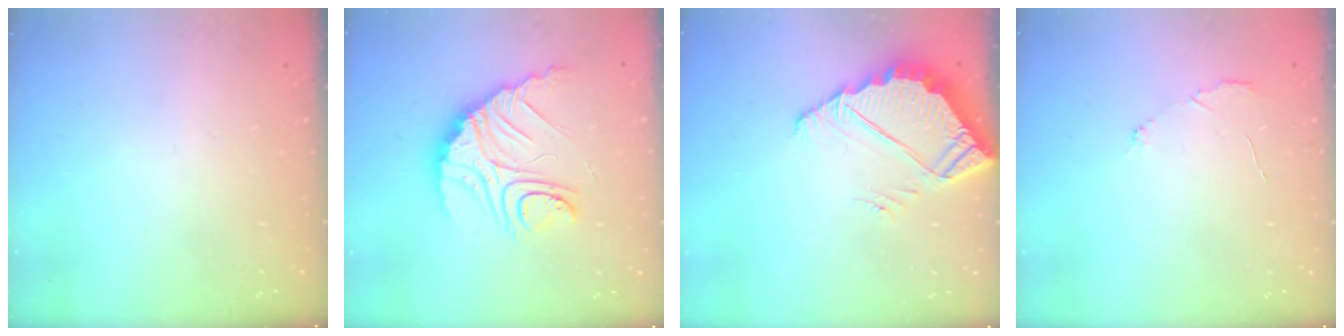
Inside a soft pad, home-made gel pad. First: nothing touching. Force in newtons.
{"total": 14.9, "press": 14.8, "slide": 1.2}
{"total": 4.5, "press": 4.5, "slide": 0.3}
{"total": 3.0, "press": 3.0, "slide": 0.3}